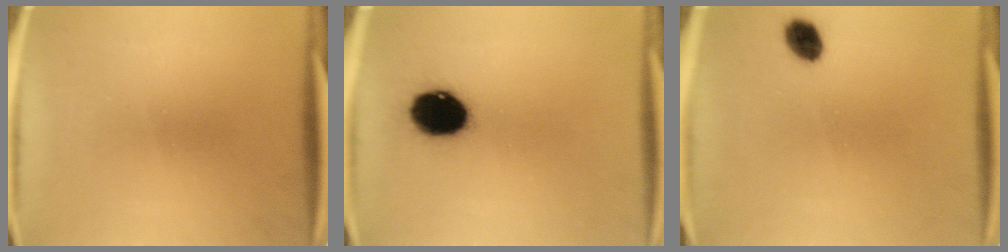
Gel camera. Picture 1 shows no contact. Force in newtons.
{"total": 13.3}
{"total": 4.2}